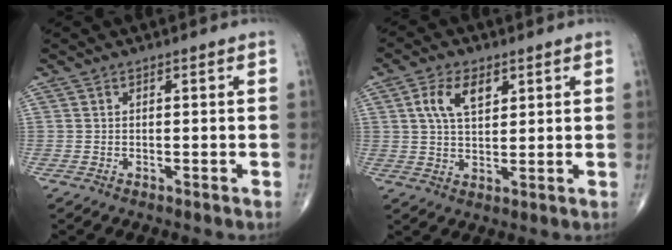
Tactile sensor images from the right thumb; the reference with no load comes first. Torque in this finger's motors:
{"motor_torque": [0.08, 0.09, 0.56, 0.43, 0.10]}